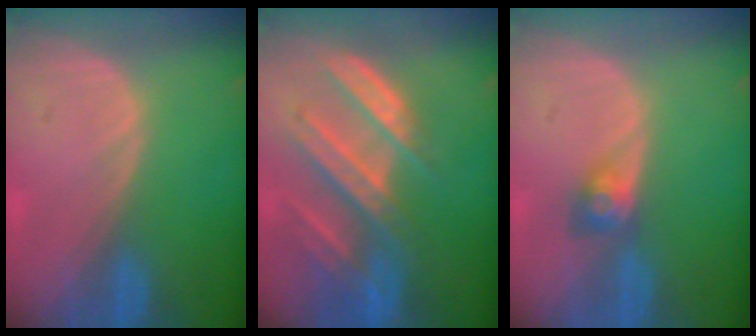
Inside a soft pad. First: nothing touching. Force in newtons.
{"total": 9.2, "press": 8.2, "slide": 4.1}
{"total": 3.0, "press": 2.6, "slide": 1.5}